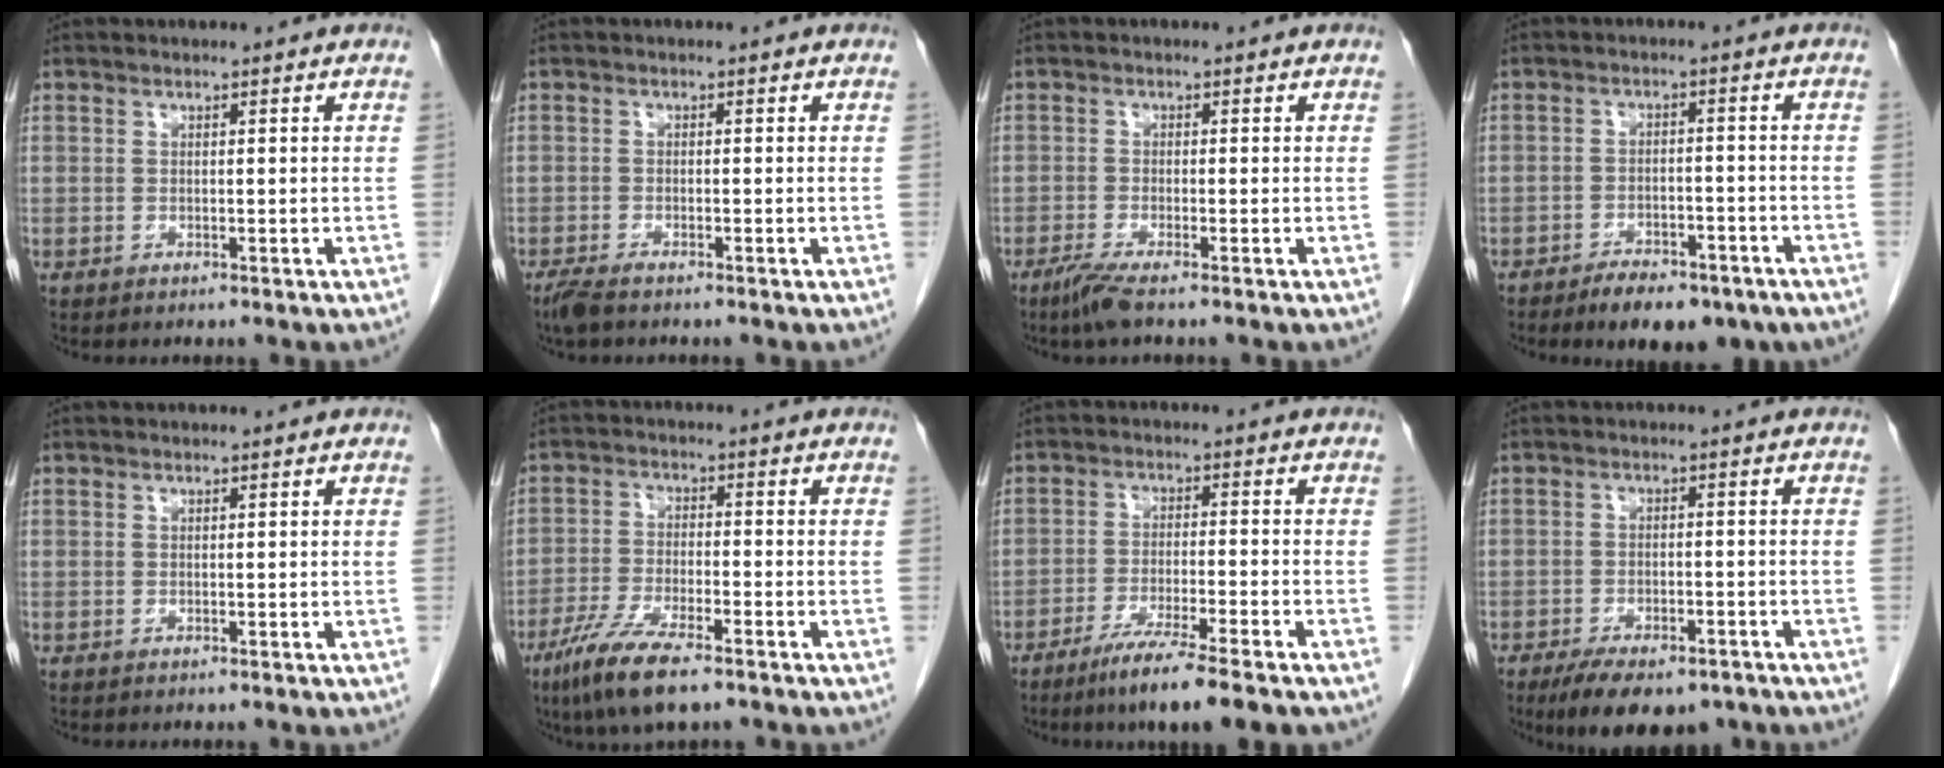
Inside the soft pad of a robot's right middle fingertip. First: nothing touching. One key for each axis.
{"total": 2.7, "fx": -2.1, "fy": 0.5, "fz": 1.5, "tx": -0.035, "ty": -0.008, "tz": -0.038}
{"total": 3.0, "fx": -2.2, "fy": -0.1, "fz": 2.1, "tx": -0.049, "ty": -0.010, "tz": -0.048}
{"total": 9.2, "fx": -6.8, "fy": 3.7, "fz": 4.9, "tx": -0.066, "ty": -0.001, "tz": -0.098}
{"total": 0.0}
{"total": 9.2, "fx": -6.4, "fy": 1.4, "fz": 6.5, "tx": -0.132, "ty": -0.023, "tz": -0.114}
{"total": 8.8, "fx": -6.5, "fy": -0.4, "fz": 5.9, "tx": -0.100, "ty": -0.025, "tz": -0.109}
{"total": 11.0, "fx": -8.2, "fy": 4.4, "fz": 5.8, "tx": -0.085, "ty": -0.005, "tz": -0.122}